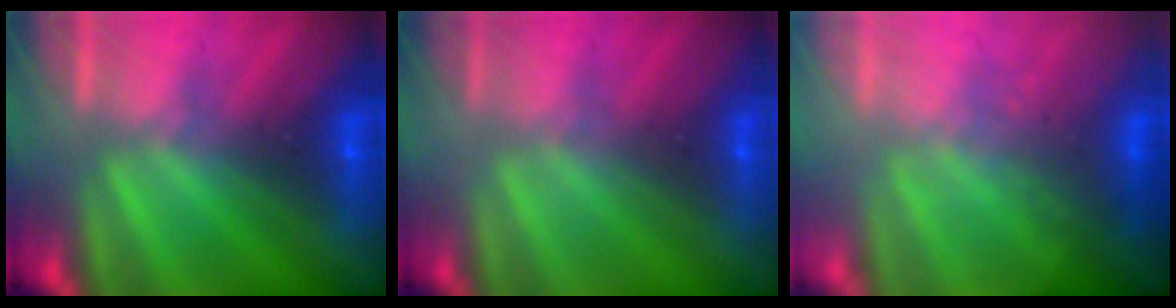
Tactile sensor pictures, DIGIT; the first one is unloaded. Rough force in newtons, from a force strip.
{"total": 4.1}
{"total": 7.1}